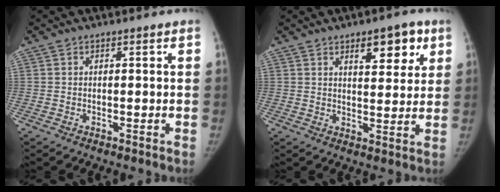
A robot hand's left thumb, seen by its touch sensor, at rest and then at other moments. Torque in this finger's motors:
{"motor_torque": [0.01, 0.01, -0.02, 0.03, 0.00]}